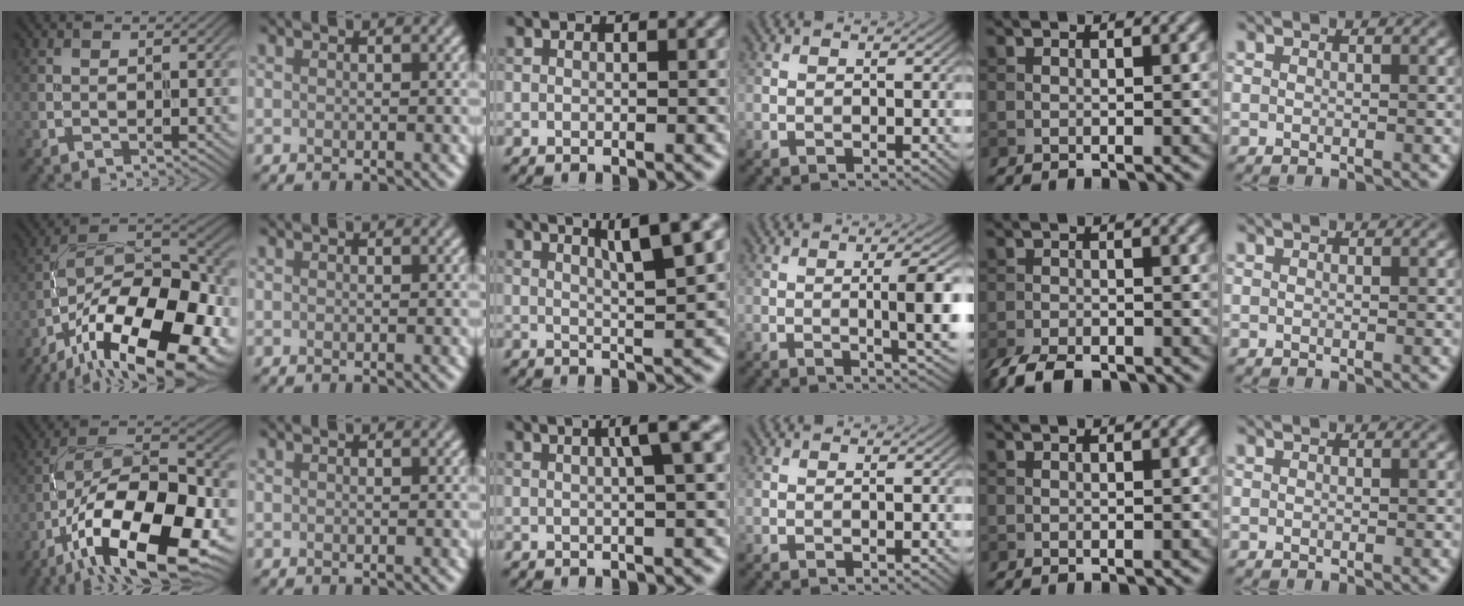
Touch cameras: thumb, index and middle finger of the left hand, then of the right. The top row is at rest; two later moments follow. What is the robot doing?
{"motion": "screw", "object": "medicine bottle"}